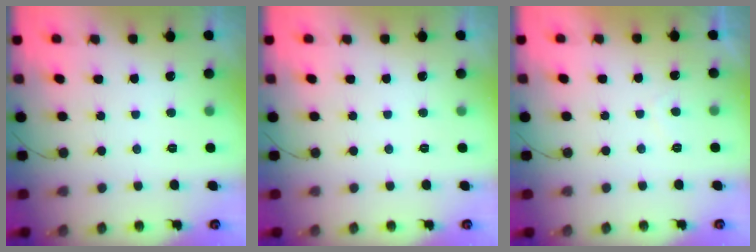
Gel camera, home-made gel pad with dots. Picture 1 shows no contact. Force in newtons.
{"total": 0.0}
{"total": 0.9, "press": 0.7, "slide": 0.5}